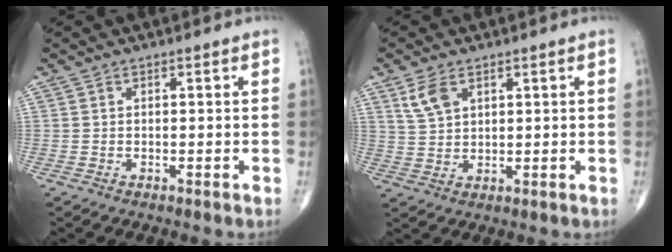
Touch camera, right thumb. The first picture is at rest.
{"total": 4.8, "force": [2.6, 2.8, 3.0], "torque": [-0.055, -0.006, 0.057]}